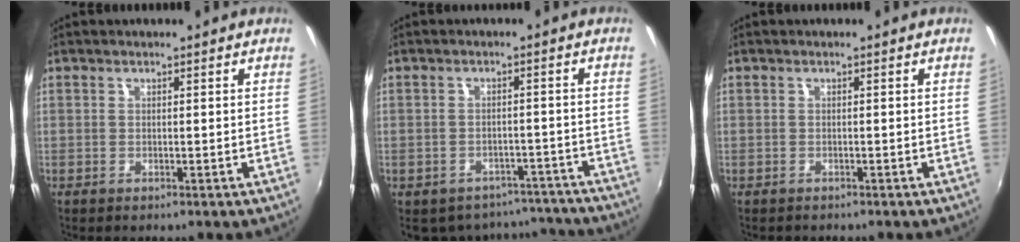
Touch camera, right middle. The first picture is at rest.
{"total": 13.1, "force": [-11.0, 6.3, 3.4], "torque": [-0.074, 0.017, -0.122]}
{"total": 0.7, "force": [-0.7, 0.2, 0.0], "torque": [-0.006, 0.001, -0.010]}